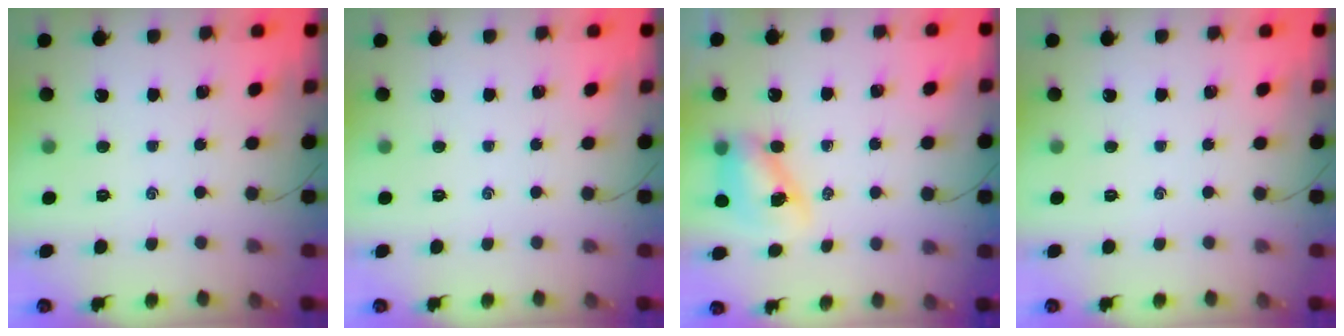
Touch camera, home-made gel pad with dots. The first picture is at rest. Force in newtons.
{"total": 0.0}
{"total": 8.1, "press": 8.0, "slide": 1.3}
{"total": 0.0}